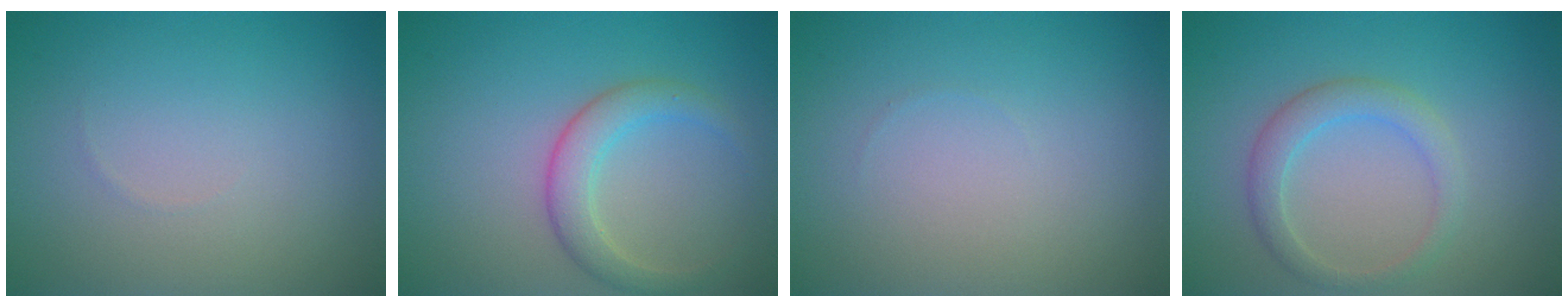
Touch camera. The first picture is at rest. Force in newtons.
{"total": 3.1, "press": 3.1, "slide": 0.1}
{"total": 0.0}
{"total": 2.6, "press": 2.6, "slide": 0.3}